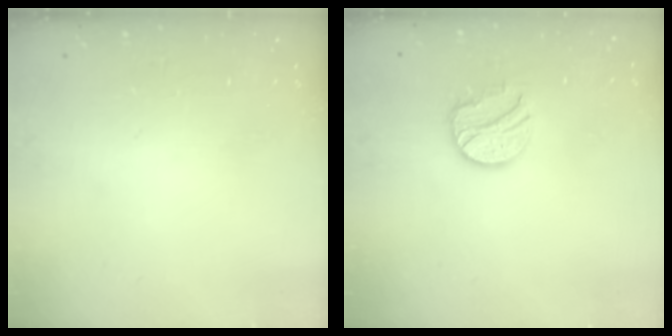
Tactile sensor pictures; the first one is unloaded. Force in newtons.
{"total": 11.1, "press": 11.0, "slide": 0.9}